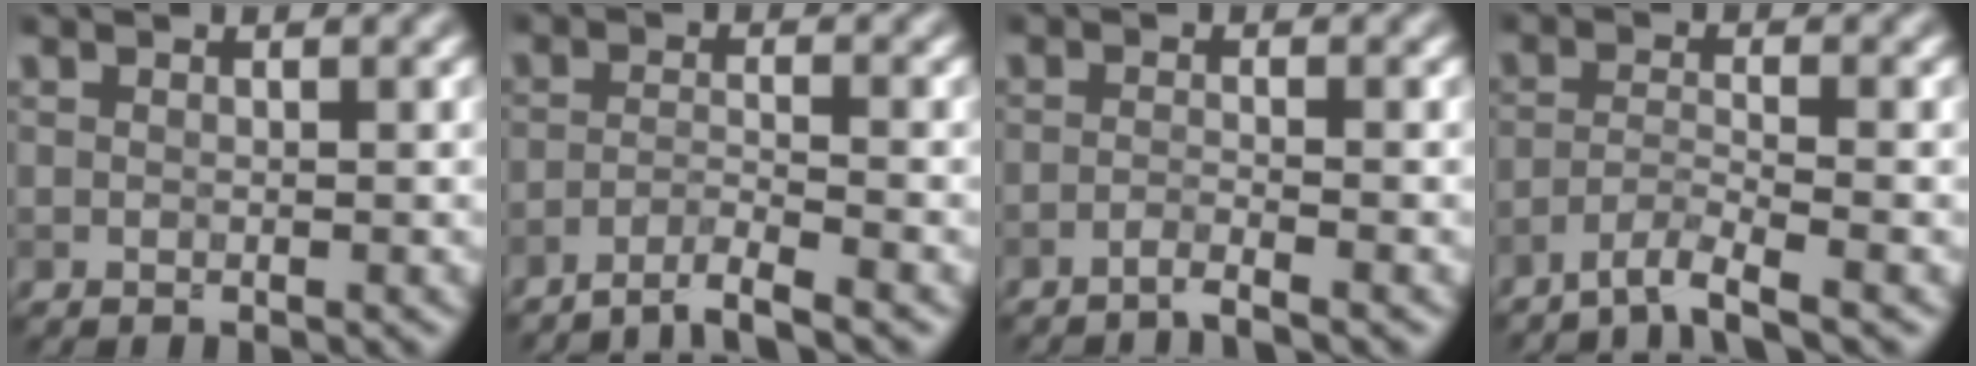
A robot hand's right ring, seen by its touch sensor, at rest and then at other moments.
{"total": 2.8, "force": [-2.3, 0.2, 1.6], "torque": [-0.021, 0.005, -0.054]}
{"total": 1.4, "force": [-1.1, 0.0, 0.9], "torque": [-0.010, 0.001, -0.032]}
{"total": 3.0, "force": [-2.4, 0.2, 1.8], "torque": [-0.029, 0.003, -0.057]}